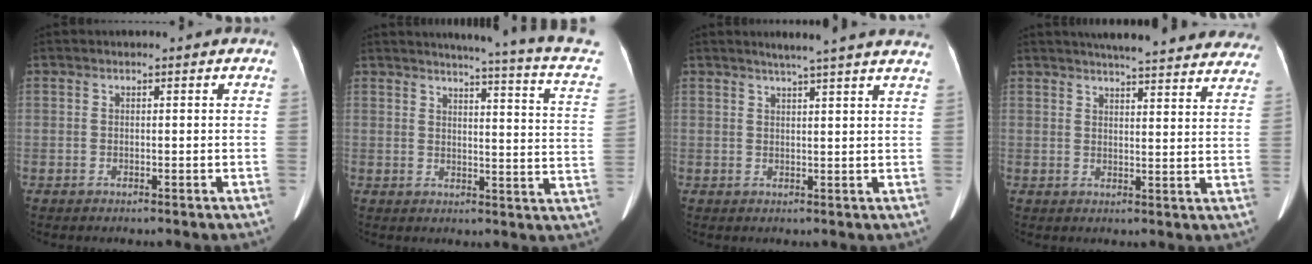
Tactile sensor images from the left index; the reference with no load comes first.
{"total": 17.0, "force": [14.7, -1.0, 8.4], "torque": [-0.116, -0.079, 0.147]}
{"total": 12.6, "force": [10.9, -0.3, 6.2], "torque": [-0.089, 0.007, 0.122]}
{"total": 26.3, "force": [23.9, 3.6, 10.3], "torque": [-0.141, -0.042, 0.273]}